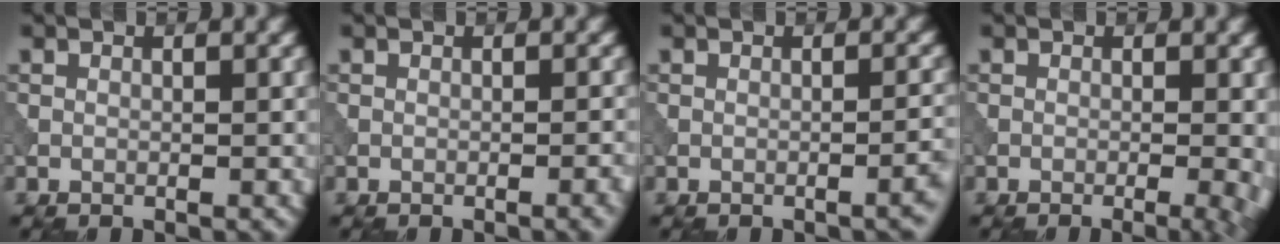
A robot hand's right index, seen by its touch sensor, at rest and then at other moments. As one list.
[{"total": 1.5, "force": [-0.6, 0.3, 1.3], "torque": [-0.013, 0.002, -0.010]}, {"total": 1.9, "force": [-0.8, 0.5, 1.7], "torque": [-0.015, 0.007, -0.014]}, {"total": 4.1, "force": [-1.0, 1.3, 3.8], "torque": [-0.036, -0.002, -0.010]}]